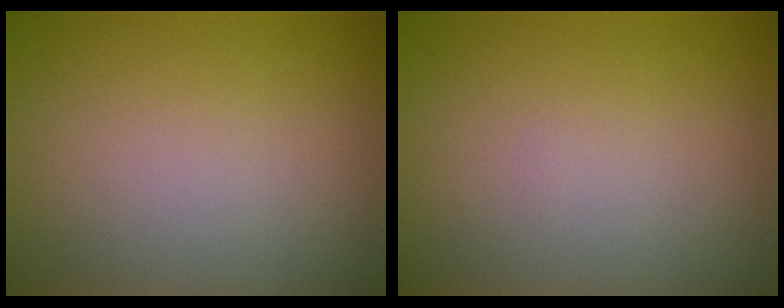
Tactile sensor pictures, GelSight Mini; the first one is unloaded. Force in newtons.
{"total": 0.0}